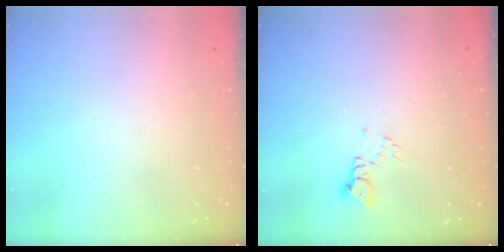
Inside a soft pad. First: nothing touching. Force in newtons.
{"total": 2.5, "press": 2.5, "slide": 0.3}